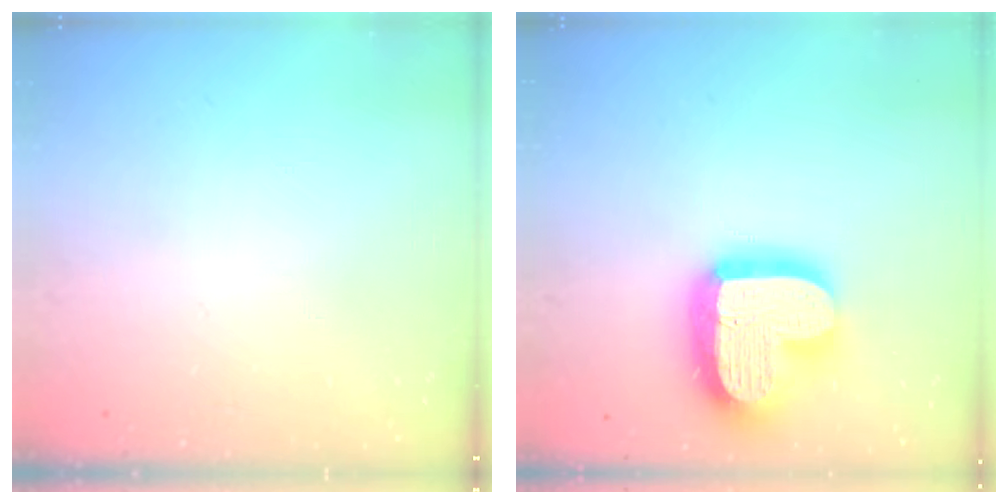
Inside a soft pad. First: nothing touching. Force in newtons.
{"total": 21.5, "press": 21.4, "slide": 1.8}